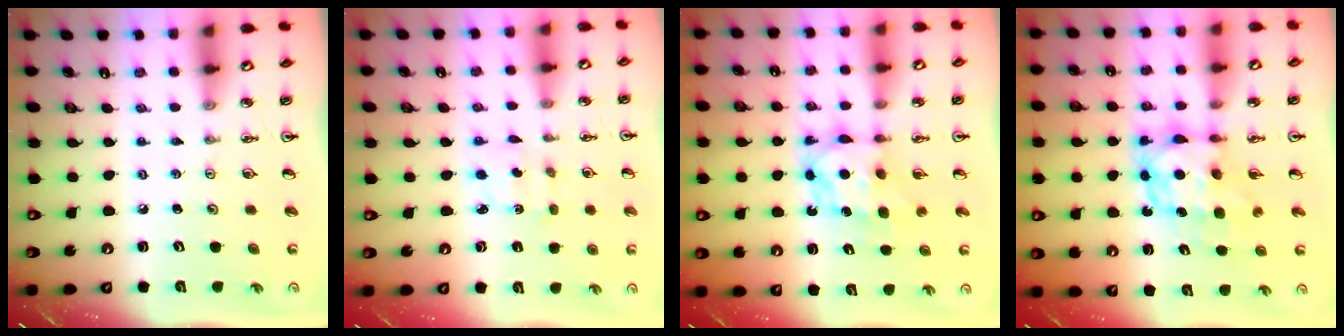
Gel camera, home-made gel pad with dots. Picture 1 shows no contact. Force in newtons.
{"total": 2.1, "press": 2.0, "slide": 0.7}
{"total": 7.1, "press": 7.0, "slide": 0.5}
{"total": 7.9, "press": 7.9, "slide": 0.8}